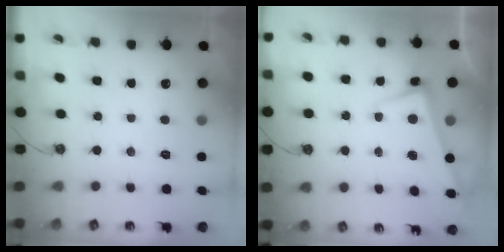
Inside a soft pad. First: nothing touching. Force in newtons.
{"total": 2.5, "press": 2.4, "slide": 0.9}